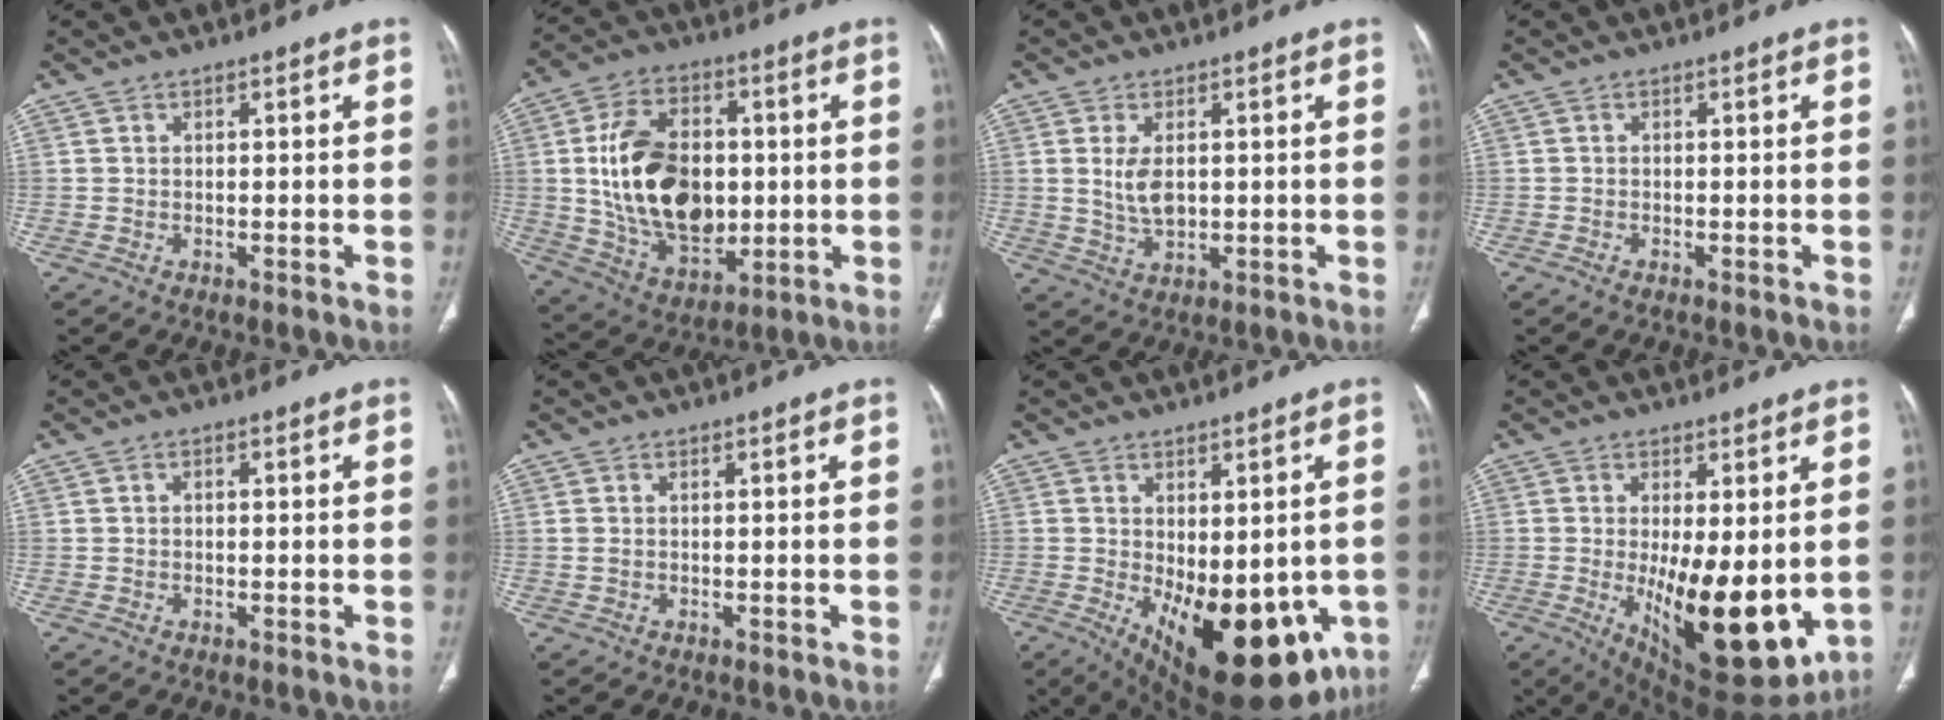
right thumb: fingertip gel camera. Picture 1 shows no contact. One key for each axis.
{"total": 20.9, "fx": 0.7, "fy": 13.7, "fz": 15.8, "tx": -0.247, "ty": -0.002, "tz": 0.027}
{"total": 5.4, "fx": 0.8, "fy": 3.1, "fz": 4.4, "tx": -0.084, "ty": -0.009, "tz": 0.022}
{"total": 0.7, "fx": -0.4, "fy": 0.3, "fz": 0.5, "tx": -0.011, "ty": -0.001, "tz": -0.008}
{"total": 0.7, "fx": 0.0, "fy": 0.5, "fz": 0.5, "tx": -0.007, "ty": 0.001, "tz": -0.001}
{"total": 0.9, "fx": 0.1, "fy": 0.6, "fz": 0.7, "tx": -0.027, "ty": 0.011, "tz": 0.008}
{"total": 22.0, "fx": -7.1, "fy": 11.1, "fz": 17.6, "tx": -0.200, "ty": -0.022, "tz": -0.073}
{"total": 17.4, "fx": -2.2, "fy": 6.7, "fz": 15.9, "tx": -0.234, "ty": -0.039, "tz": -0.009}